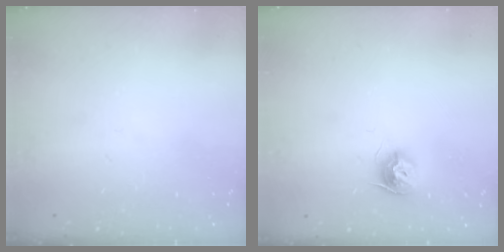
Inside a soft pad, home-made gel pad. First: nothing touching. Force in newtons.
{"total": 8.8, "press": 8.8, "slide": 0.4}